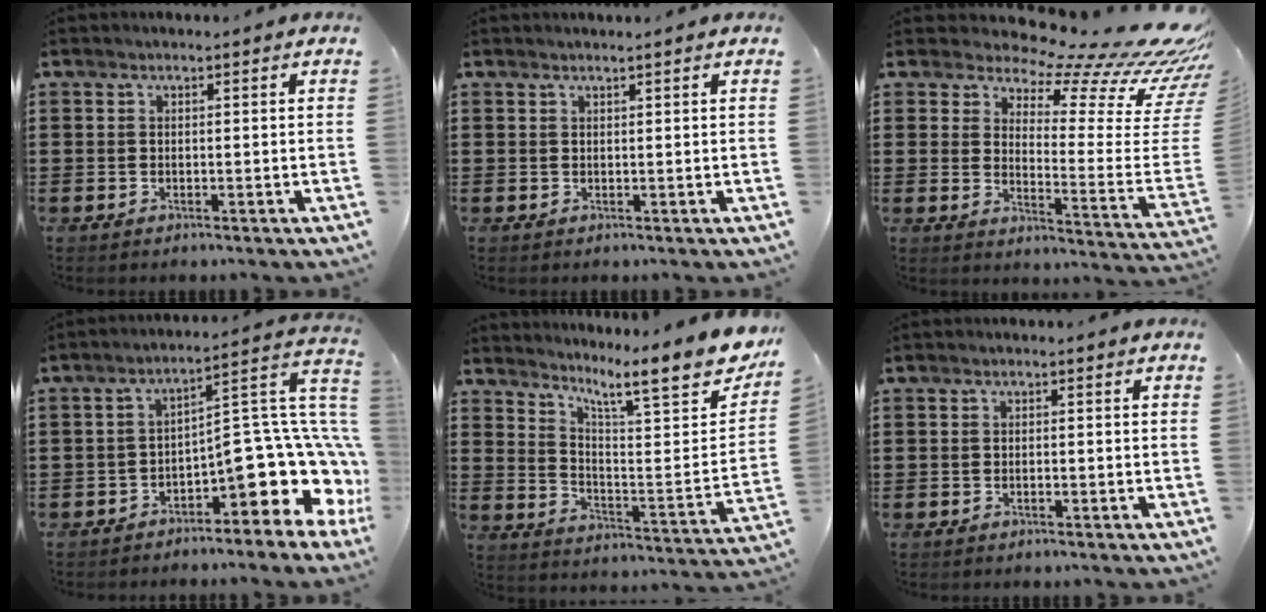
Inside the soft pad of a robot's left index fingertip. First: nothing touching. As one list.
[{"total": 0.5, "force": [0.5, -0.2, 0.1], "torque": [-0.002, -0.003, 0.010]}, {"total": 12.4, "force": [9.1, 3.1, 7.8], "torque": [-0.125, -0.084, 0.146]}, {"total": 11.1, "force": [-2.6, 4.0, 10.0], "torque": [-0.132, -0.030, -0.048]}, {"total": 10.5, "force": [8.3, 1.0, 6.3], "torque": [-0.115, -0.071, 0.126]}, {"total": 0.6, "force": [-0.3, 0.2, 0.5], "torque": [-0.011, -0.003, -0.004]}]